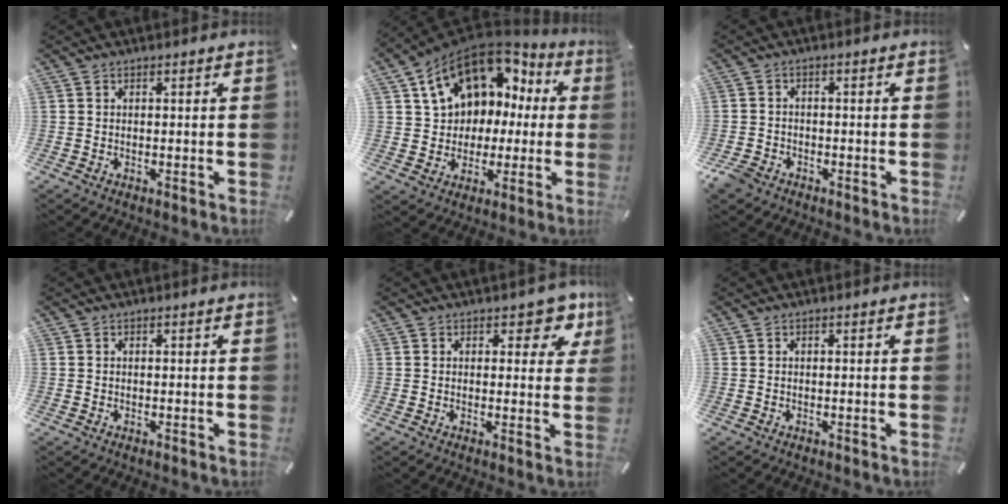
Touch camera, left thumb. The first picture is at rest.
{"total": 13.8, "force": [6.1, 10.8, 6.0], "torque": [-0.112, -0.034, 0.116]}
{"total": 3.6, "force": [-2.7, 2.2, 0.9], "torque": [-0.033, 0.010, -0.057]}
{"total": 0.0}
{"total": 5.9, "force": [3.5, 3.5, 3.2], "torque": [-0.018, -0.015, 0.053]}
{"total": 0.0}